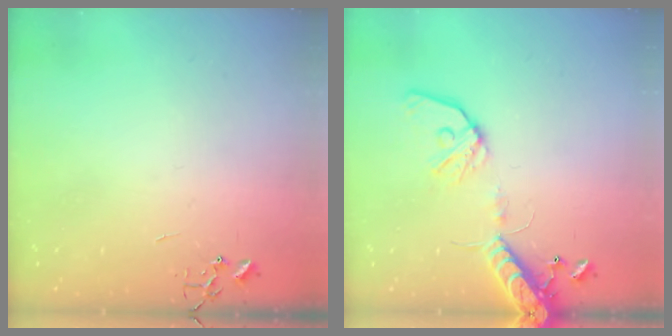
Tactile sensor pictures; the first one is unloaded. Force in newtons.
{"total": 14.1, "press": 13.8, "slide": 3.0}